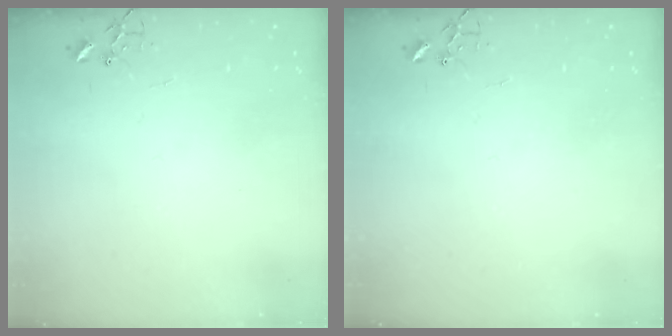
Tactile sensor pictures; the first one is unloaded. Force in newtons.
{"total": 0.0}